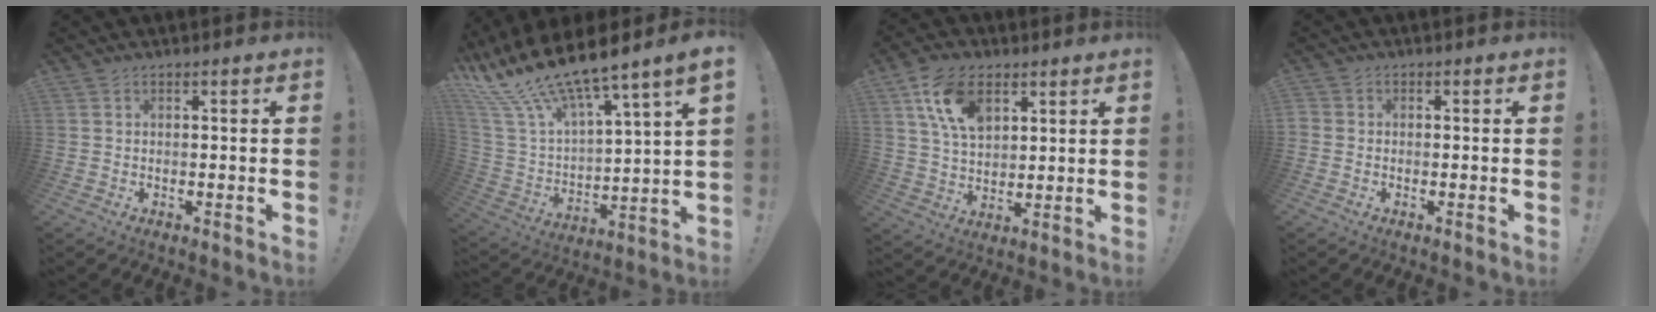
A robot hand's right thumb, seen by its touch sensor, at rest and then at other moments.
{"total": 15.0, "force": [12.8, 2.5, 7.3], "torque": [-0.151, -0.102, 0.218]}
{"total": 13.2, "force": [6.4, 8.1, 8.2], "torque": [-0.153, -0.011, 0.123]}
{"total": 1.0, "force": [-0.5, 0.8, 0.2], "torque": [-0.005, 0.006, -0.009]}